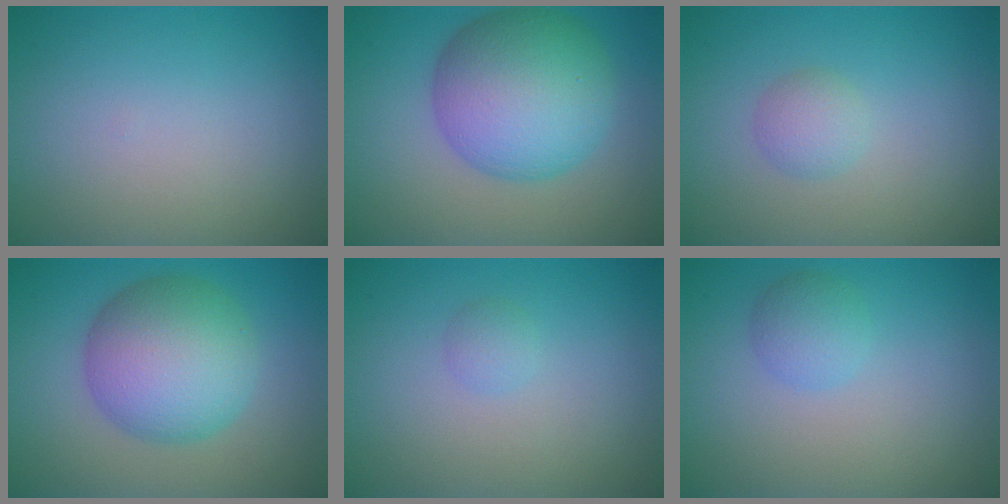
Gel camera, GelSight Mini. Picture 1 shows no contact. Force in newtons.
{"total": 10.5, "press": 10.5, "slide": 0.3}
{"total": 1.7, "press": 1.7, "slide": 0.1}
{"total": 8.7, "press": 8.7, "slide": 0.1}
{"total": 1.0, "press": 1.0, "slide": 0.0}
{"total": 2.1, "press": 2.1, "slide": 0.2}